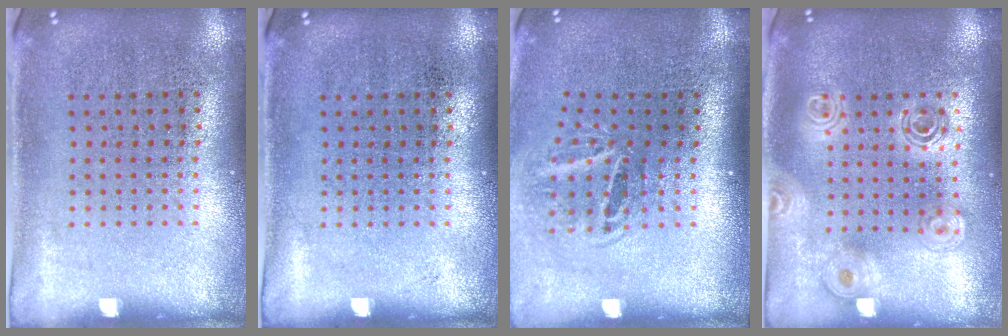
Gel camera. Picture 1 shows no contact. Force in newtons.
{"total": 0.0}
{"total": 1.8, "press": 1.2, "slide": 1.4}
{"total": 1.7, "press": 1.5, "slide": 0.8}